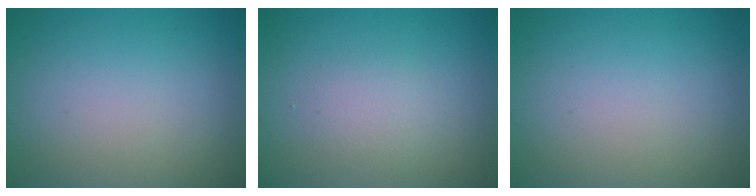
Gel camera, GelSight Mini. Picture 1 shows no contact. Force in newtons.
{"total": 1.7, "press": 1.7, "slide": 0.1}
{"total": 0.0}